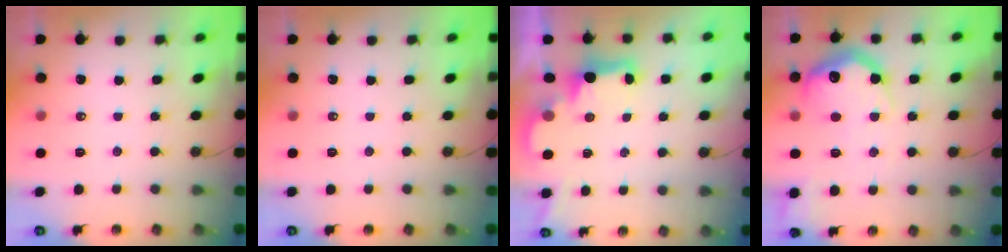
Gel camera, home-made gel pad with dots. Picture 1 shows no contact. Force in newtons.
{"total": 0.0}
{"total": 2.7, "press": 2.6, "slide": 0.5}
{"total": 21.3, "press": 21.2, "slide": 1.8}